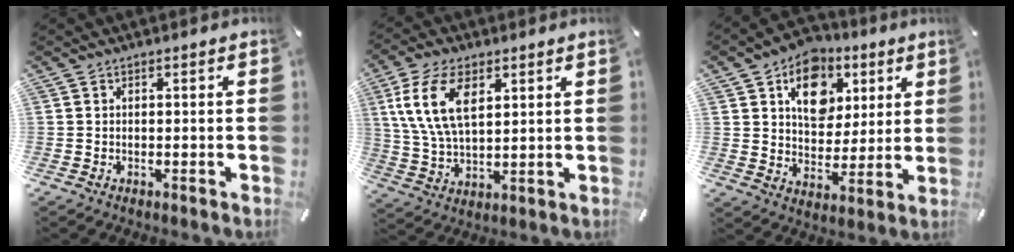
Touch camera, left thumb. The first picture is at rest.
{"total": 11.9, "force": [4.5, 6.6, 8.8], "torque": [-0.215, 0.001, 0.080]}
{"total": 13.3, "force": [6.0, 10.3, 5.9], "torque": [-0.079, -0.026, 0.108]}